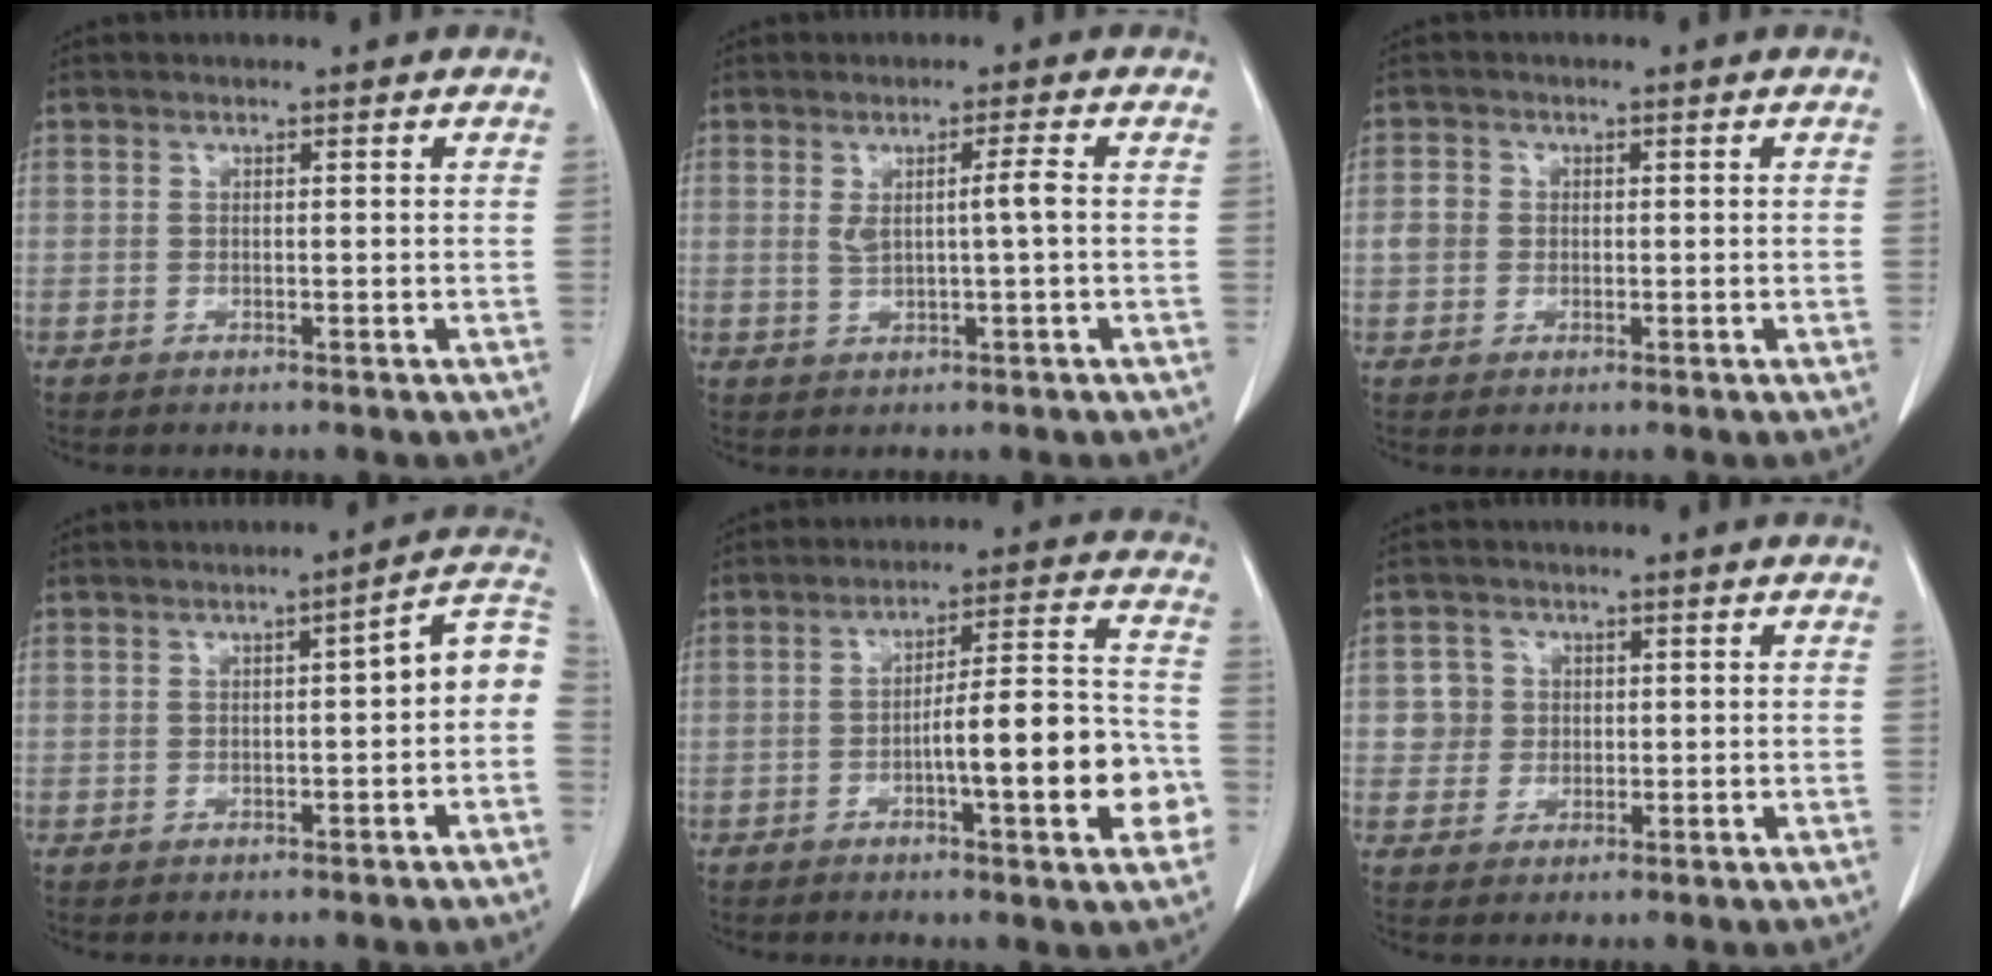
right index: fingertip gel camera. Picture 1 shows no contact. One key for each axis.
{"total": 3.3, "fx": 0.4, "fy": -0.2, "fz": 3.2, "tx": -0.058, "ty": -0.001, "tz": 0.011}
{"total": 2.6, "fx": 0.0, "fy": 2.4, "fz": 1.1, "tx": -0.021, "ty": 0.011, "tz": 0.000}
{"total": 6.6, "fx": -0.6, "fy": 1.3, "fz": 6.4, "tx": -0.076, "ty": 0.027, "tz": -0.013}
{"total": 13.6, "fx": -4.0, "fy": 2.2, "fz": 12.8, "tx": -0.173, "ty": 0.022, "tz": -0.055}
{"total": 3.5, "fx": 0.6, "fy": 3.4, "fz": 0.2, "tx": 0.007, "ty": 0.008, "tz": 0.010}